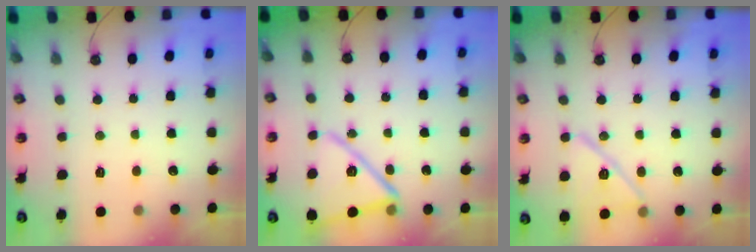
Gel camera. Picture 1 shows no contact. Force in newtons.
{"total": 15.1, "press": 15.0, "slide": 1.6}
{"total": 13.1, "press": 13.1, "slide": 0.7}